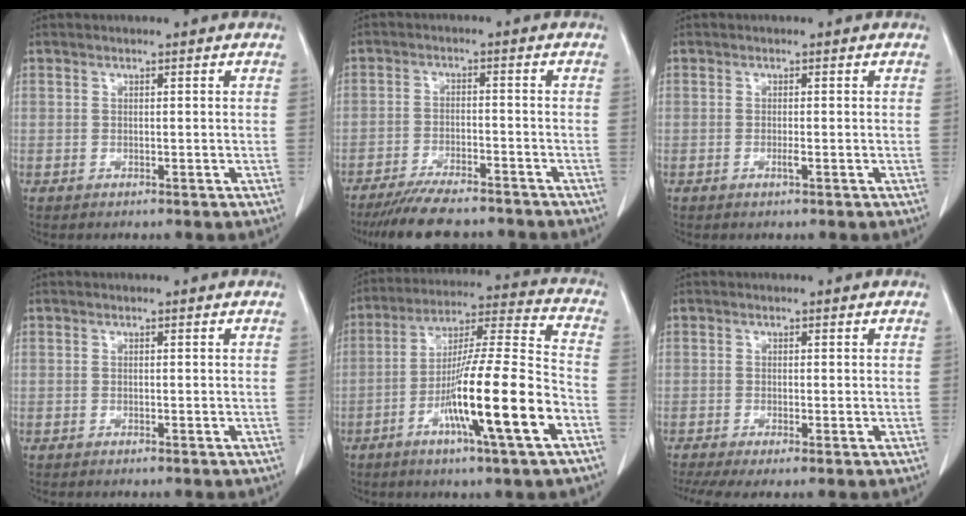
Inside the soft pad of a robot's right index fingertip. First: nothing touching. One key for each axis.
{"total": 11.4, "fx": -10.2, "fy": 2.1, "fz": 4.7, "tx": -0.072, "ty": -0.009, "tz": -0.155}
{"total": 0.7, "fx": -0.3, "fy": 0.0, "fz": 0.6, "tx": -0.015, "ty": 0.000, "tz": -0.003}
{"total": 0.0}
{"total": 17.5, "fx": -6.8, "fy": 0.0, "fz": 16.1, "tx": -0.285, "ty": -0.011, "tz": -0.115}
{"total": 5.6, "fx": -3.5, "fy": 1.3, "fz": 4.2, "tx": -0.075, "ty": -0.012, "tz": -0.061}